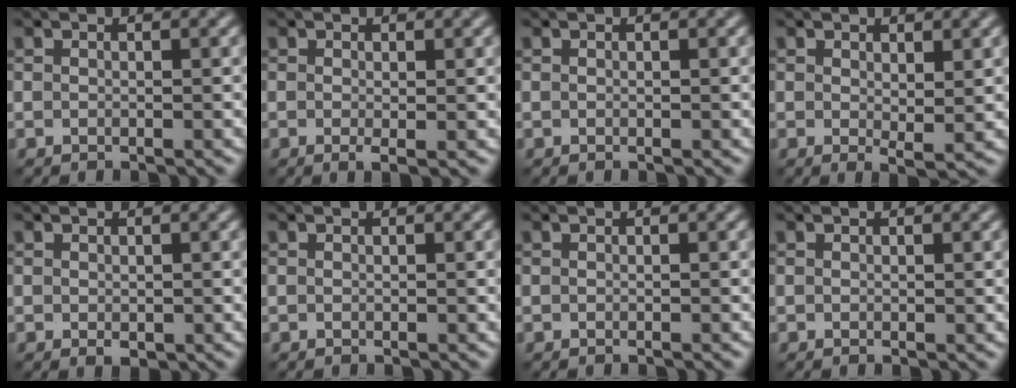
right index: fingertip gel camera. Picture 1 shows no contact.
{"total": 0.9, "force": [-0.1, 0.2, 0.9], "torque": [-0.016, -0.005, -0.001]}
{"total": 0.0}
{"total": 1.8, "force": [0.7, 0.7, 1.6], "torque": [-0.024, -0.006, 0.015]}
{"total": 0.5, "force": [0.0, 0.5, 0.2], "torque": [-0.004, 0.001, 0.003]}
{"total": 0.0}
{"total": 0.0}
{"total": 0.0}